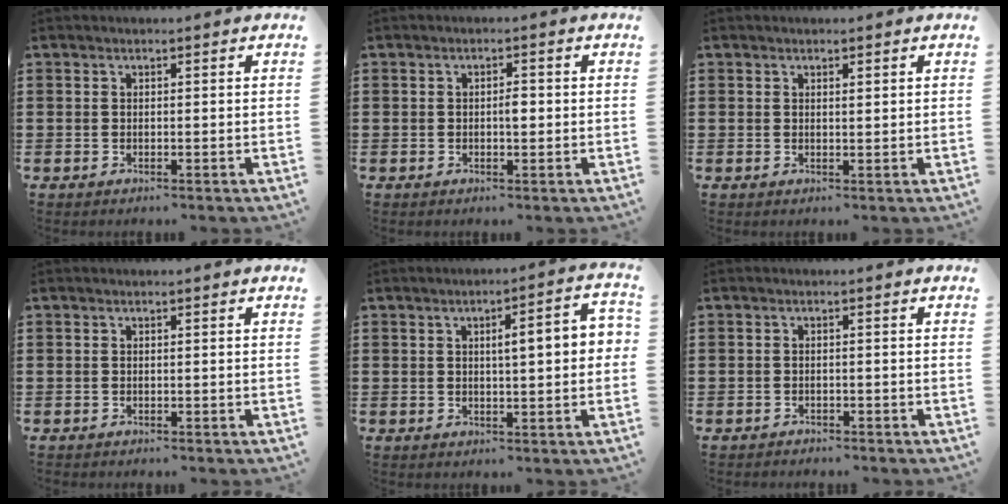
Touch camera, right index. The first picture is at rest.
{"total": 1.7, "force": [-0.1, 0.6, 1.6], "torque": [-0.030, 0.001, -0.003]}
{"total": 0.6, "force": [0.4, 0.2, 0.4], "torque": [-0.009, 0.001, 0.008]}
{"total": 0.0}
{"total": 5.1, "force": [0.6, 0.8, 5.0], "torque": [-0.083, -0.001, 0.005]}
{"total": 1.1, "force": [-1.1, 0.2, 0.0], "torque": [-0.004, 0.002, -0.024]}